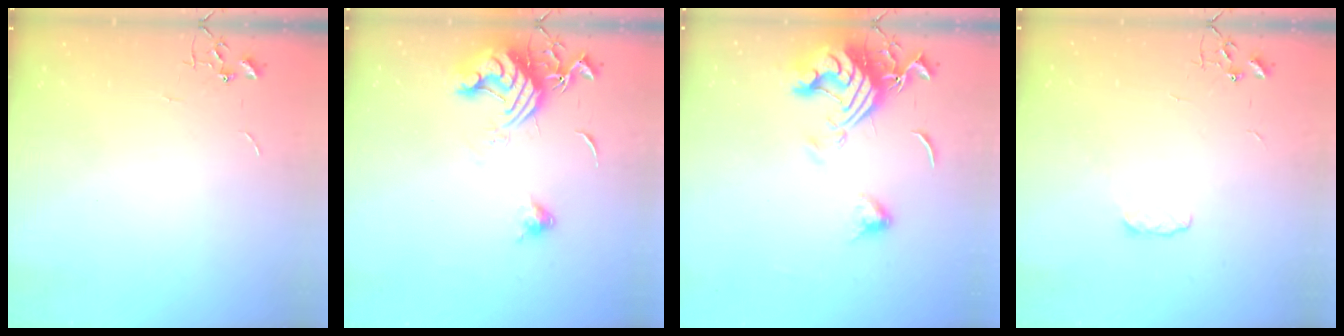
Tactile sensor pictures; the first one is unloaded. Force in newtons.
{"total": 14.1, "press": 14.0, "slide": 1.7}
{"total": 15.9, "press": 15.7, "slide": 2.1}
{"total": 4.5, "press": 4.4, "slide": 0.6}